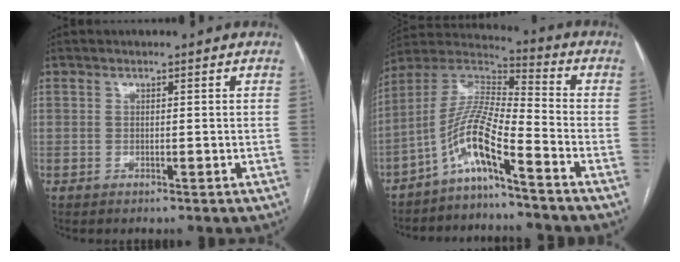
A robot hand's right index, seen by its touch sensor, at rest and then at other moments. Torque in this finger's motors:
{"motor_torque": [0.75, -0.67, 0.75, 0.18]}